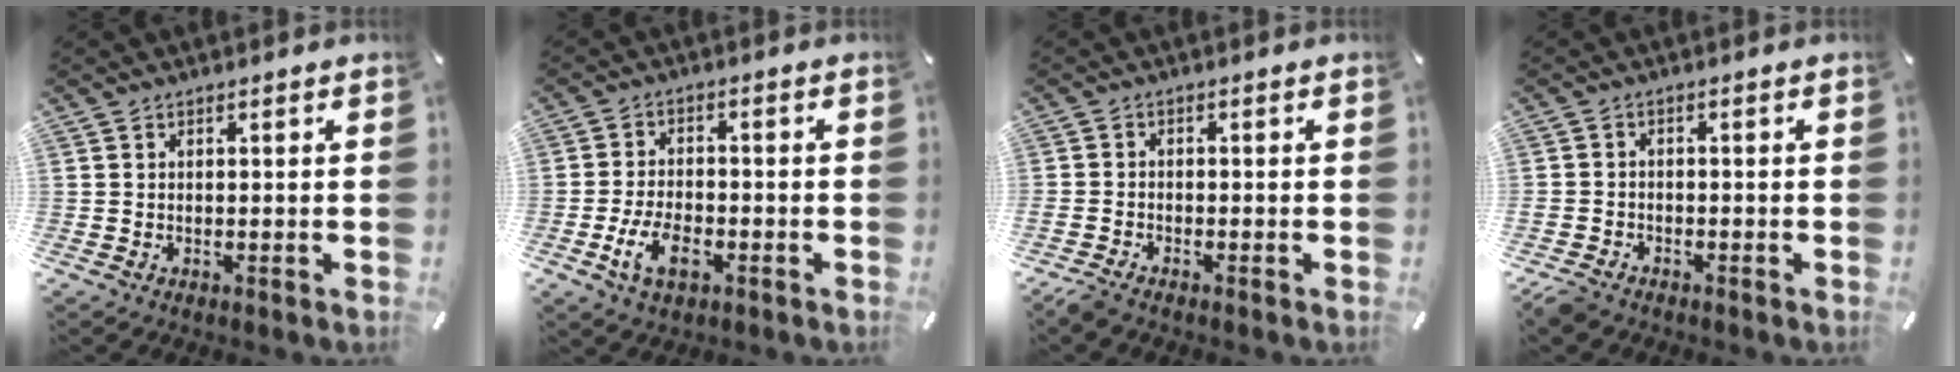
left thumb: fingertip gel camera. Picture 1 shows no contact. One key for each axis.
{"total": 7.9, "fx": -3.3, "fy": 4.3, "fz": 5.7, "tx": -0.129, "ty": 0.003, "tz": -0.061}
{"total": 2.3, "fx": -2.0, "fy": 0.6, "fz": 0.9, "tx": -0.029, "ty": 0.004, "tz": -0.042}
{"total": 2.9, "fx": -2.3, "fy": 1.6, "fz": 0.7, "tx": -0.024, "ty": 0.011, "tz": -0.050}